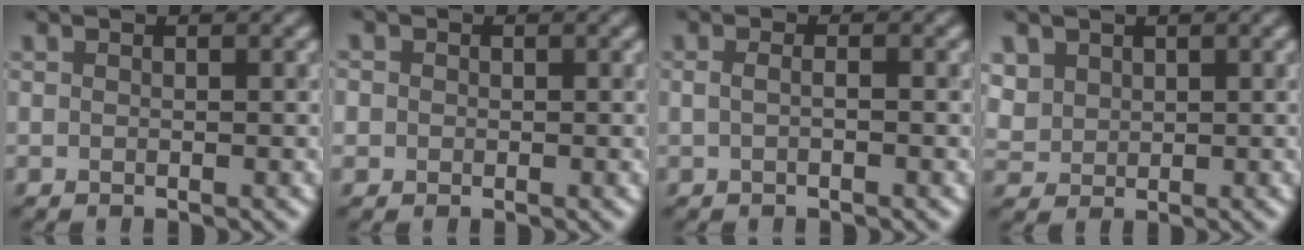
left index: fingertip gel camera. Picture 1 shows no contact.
{"total": 1.2, "force": [-0.5, -0.2, -1.1], "torque": [0.007, 0.001, 0.010]}
{"total": 0.6, "force": [-0.5, -0.2, 0.2], "torque": [-0.010, -0.007, -0.003]}
{"total": 1.0, "force": [0.6, 0.6, -0.6], "torque": [-0.015, -0.003, 0.045]}